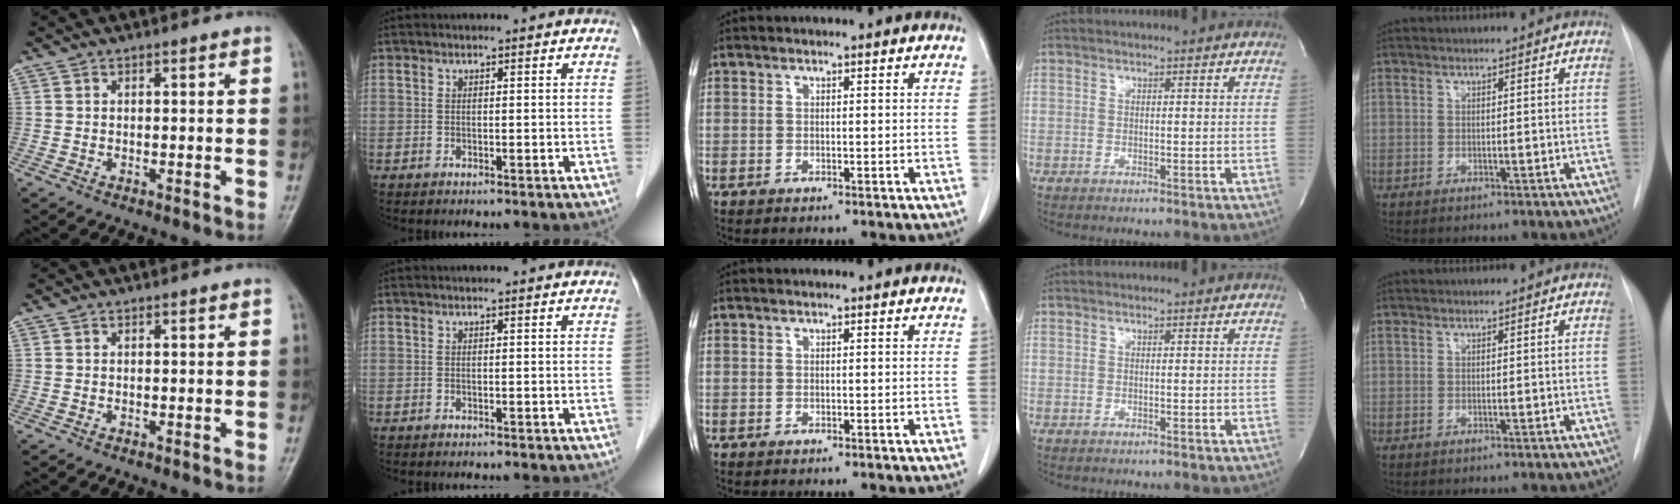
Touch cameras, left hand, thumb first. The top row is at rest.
{}